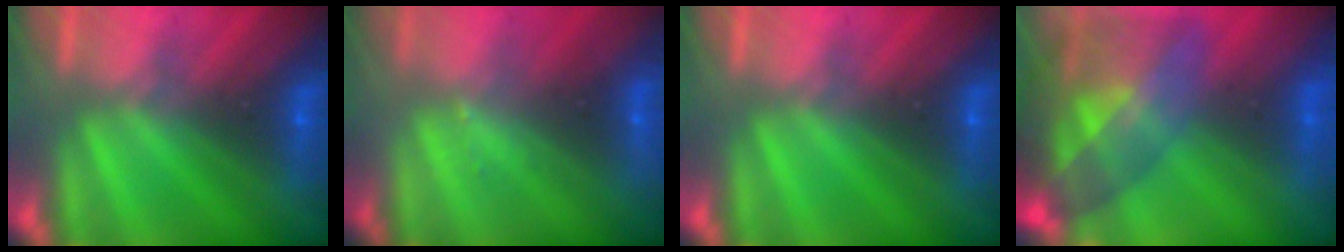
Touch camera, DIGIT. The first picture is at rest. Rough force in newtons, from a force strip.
{"total": 1.3}
{"total": 0.0}
{"total": 7.3}